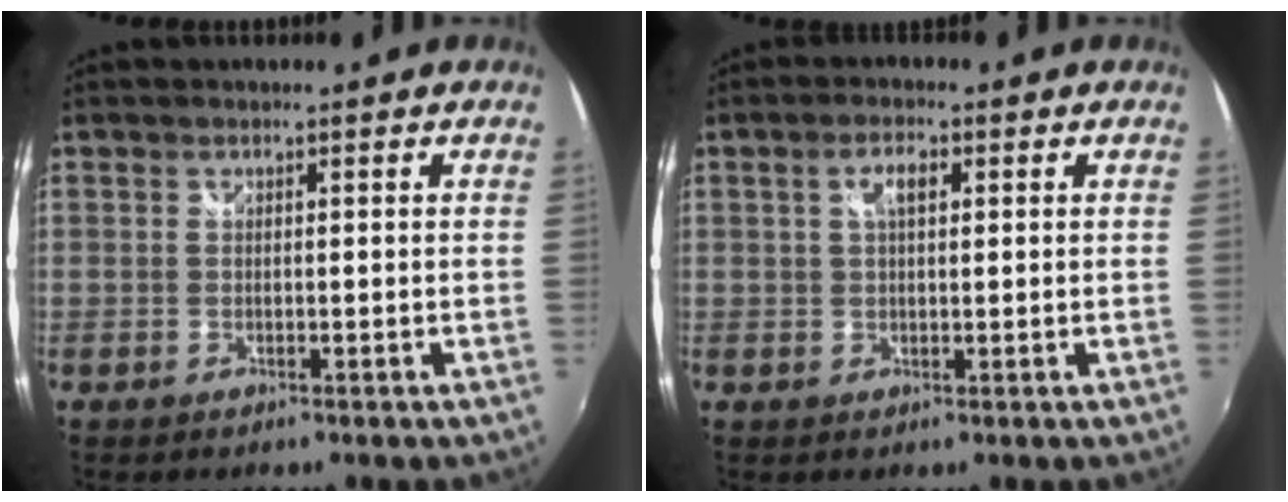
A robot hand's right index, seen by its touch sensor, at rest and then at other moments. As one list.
[{"total": 3.2, "force": [1.0, 1.4, 2.8], "torque": [-0.050, 0.009, 0.016]}]